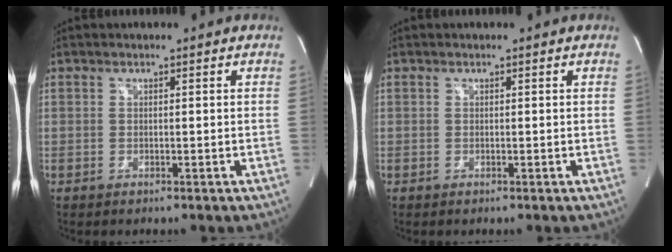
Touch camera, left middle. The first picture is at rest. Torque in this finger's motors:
{"motor_torque": [-0.03, -0.02, 0.02, 0.00]}